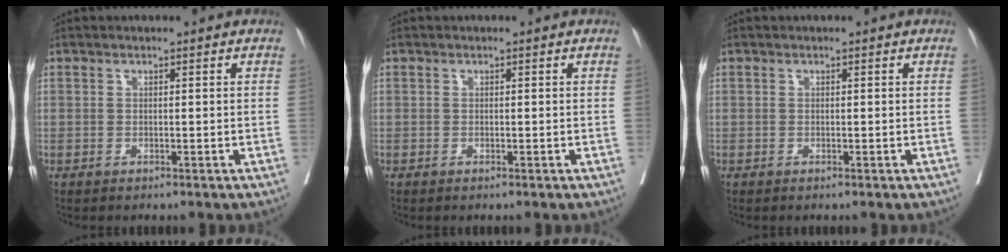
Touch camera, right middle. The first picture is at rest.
{"total": 0.0}
{"total": 0.0}